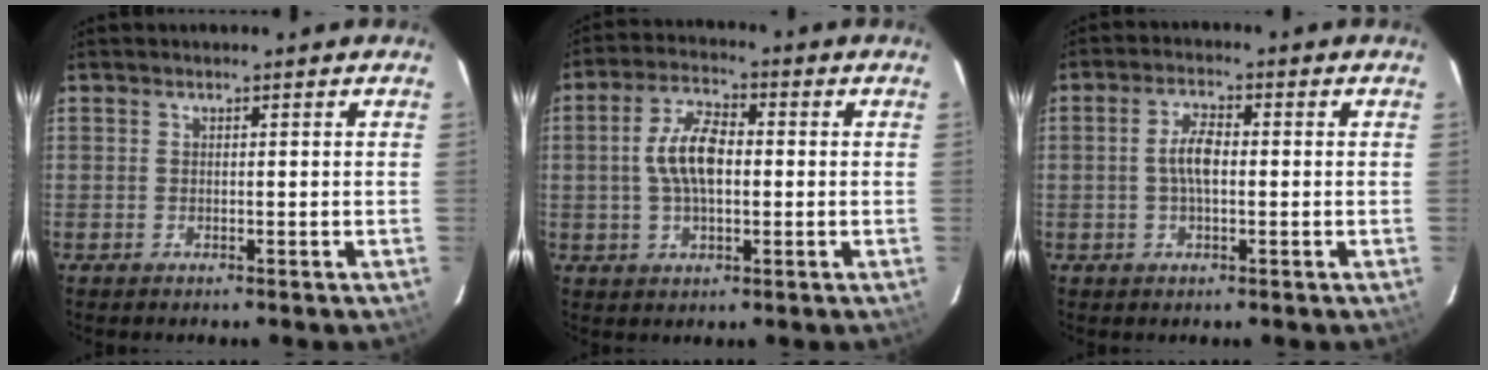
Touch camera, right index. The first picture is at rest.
{"total": 8.7, "force": [0.1, 4.2, 7.6], "torque": [-0.149, 0.015, 0.003]}
{"total": 4.7, "force": [-0.2, 1.9, 4.2], "torque": [-0.085, 0.008, -0.003]}